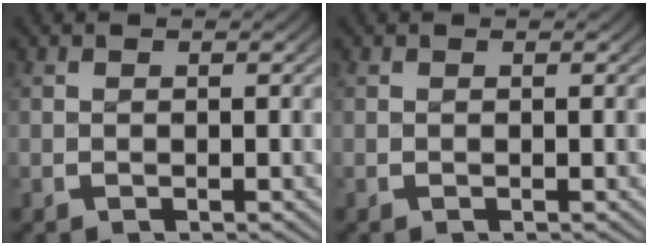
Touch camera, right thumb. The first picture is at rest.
{"total": 0.0}